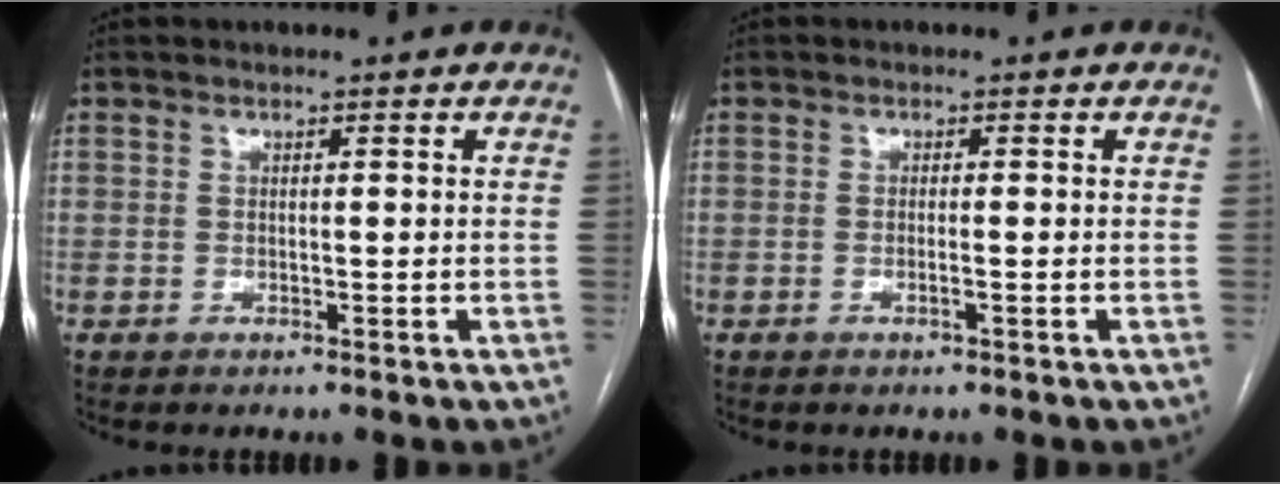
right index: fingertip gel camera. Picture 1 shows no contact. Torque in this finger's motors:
{"motor_torque": [-0.49, 0.20, -0.04, 0.00]}